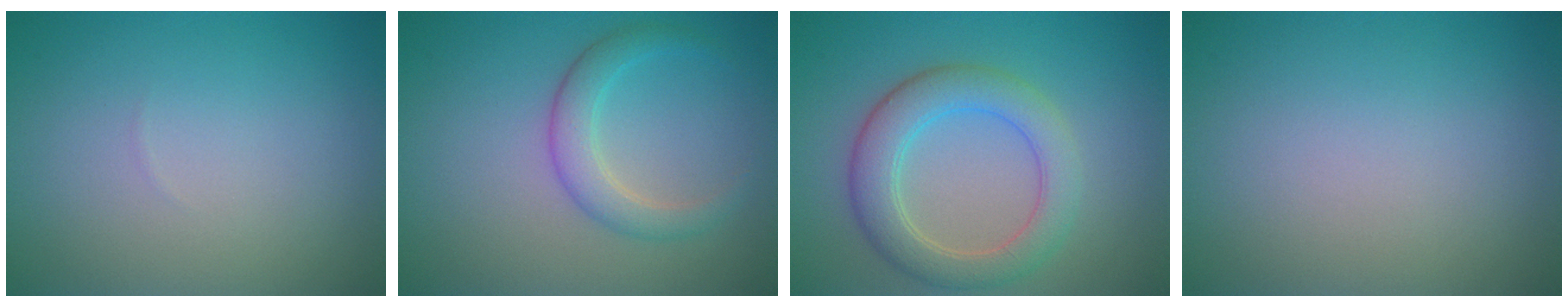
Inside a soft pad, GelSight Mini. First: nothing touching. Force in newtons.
{"total": 2.8, "press": 2.8, "slide": 0.2}
{"total": 5.0, "press": 5.0, "slide": 0.4}
{"total": 0.0}